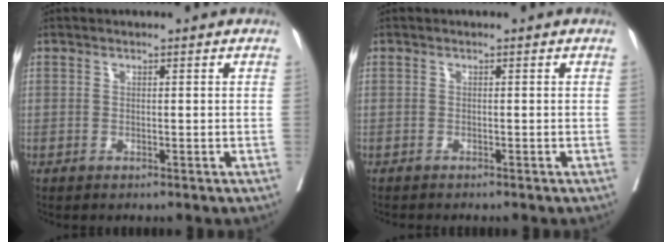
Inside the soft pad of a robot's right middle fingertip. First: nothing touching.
{"total": 1.8, "force": [-1.7, 0.2, 0.6], "torque": [-0.011, -0.003, -0.023]}